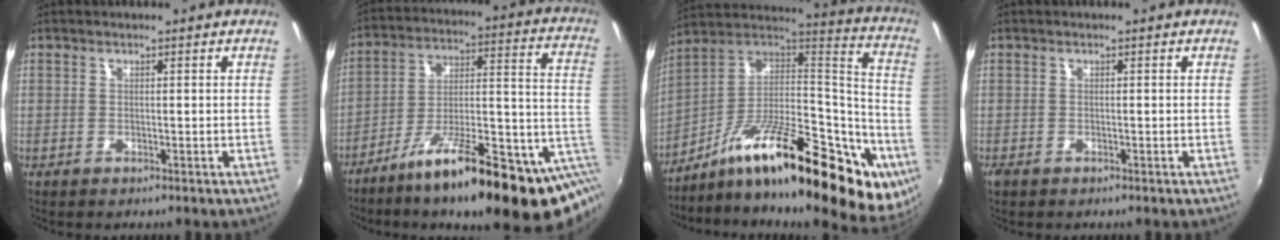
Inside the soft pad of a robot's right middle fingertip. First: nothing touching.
{"total": 21.8, "force": [-7.4, 4.5, 20.0], "torque": [-0.279, -0.011, -0.115]}
{"total": 31.1, "force": [-15.3, 10.2, 25.1], "torque": [-0.342, 0.009, -0.246]}
{"total": 0.8, "force": [-0.6, 0.5, 0.3], "torque": [-0.009, -0.004, -0.012]}